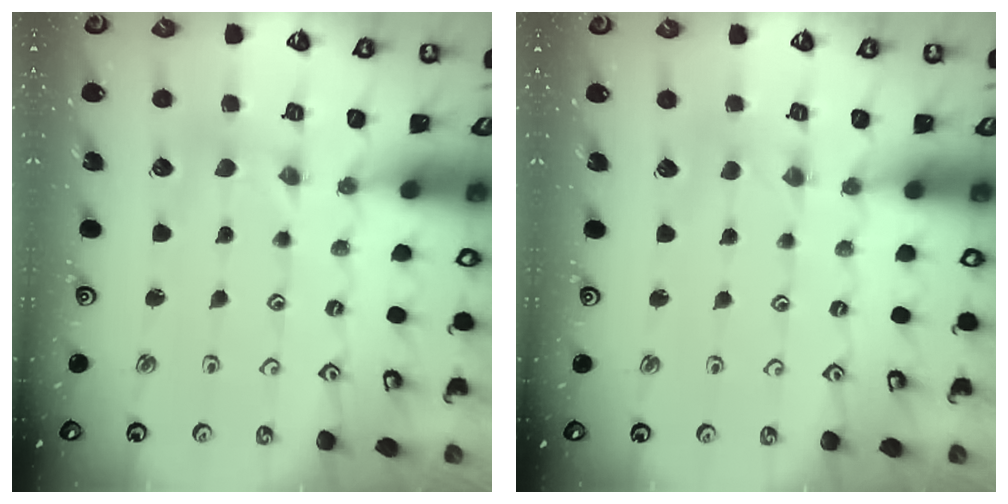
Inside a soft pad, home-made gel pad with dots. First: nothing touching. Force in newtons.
{"total": 0.0}